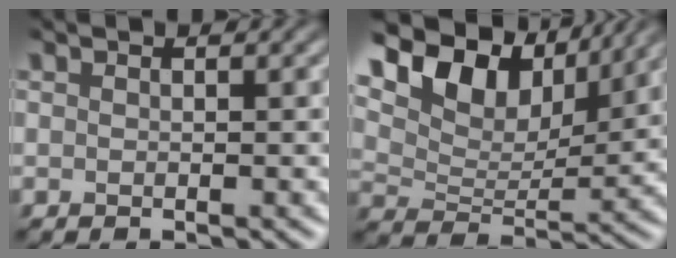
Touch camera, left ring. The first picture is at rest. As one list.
[{"total": 10.5, "force": [6.5, 5.6, 6.0], "torque": [-0.112, 0.012, 0.097]}]